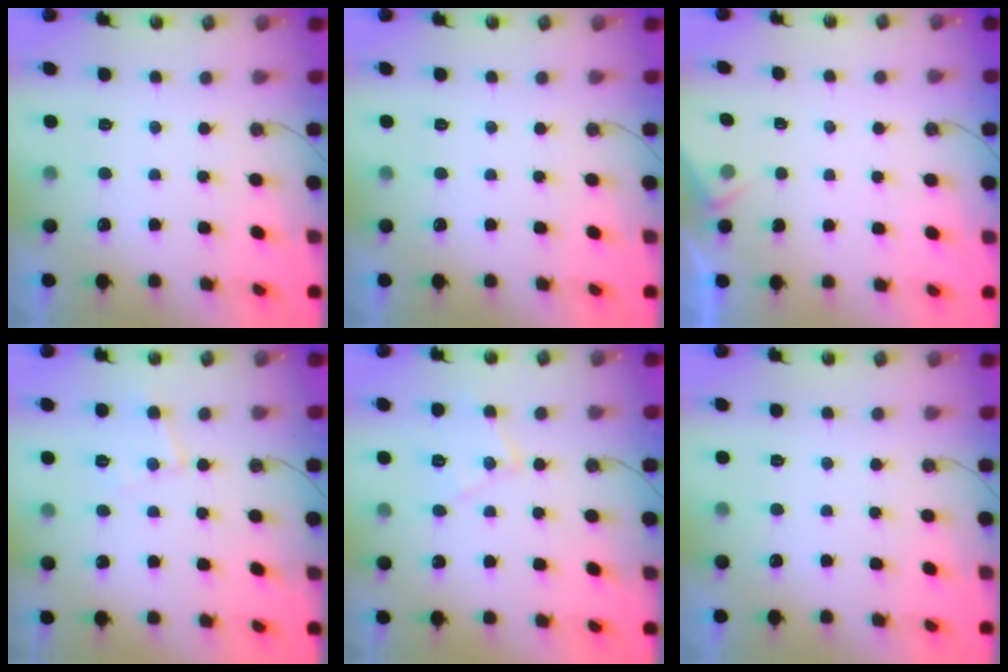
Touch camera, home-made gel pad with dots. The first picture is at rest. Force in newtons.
{"total": 0.0}
{"total": 2.8, "press": 2.7, "slide": 0.4}
{"total": 6.8, "press": 6.8, "slide": 0.4}
{"total": 9.5, "press": 9.5, "slide": 0.6}
{"total": 0.0}